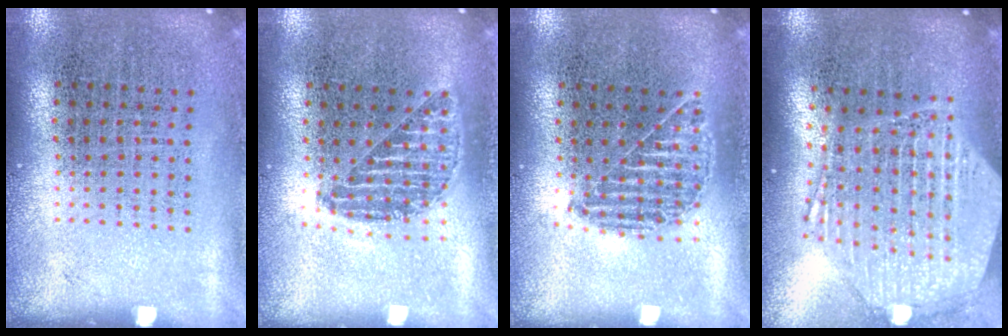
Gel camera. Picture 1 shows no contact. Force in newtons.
{"total": 1.1, "press": 1.0, "slide": 0.5}
{"total": 1.0, "press": 0.9, "slide": 0.3}
{"total": 2.8, "press": 2.3, "slide": 1.7}